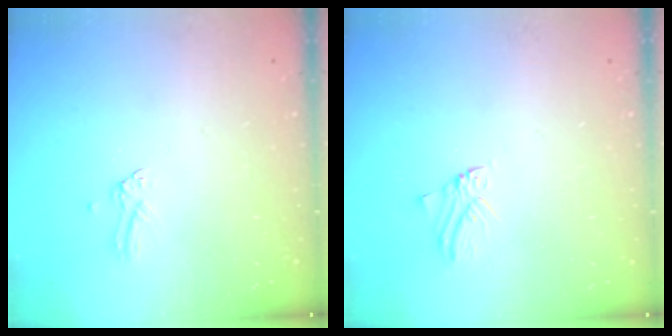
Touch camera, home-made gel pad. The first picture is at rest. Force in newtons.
{"total": 0.9, "press": 0.9, "slide": 0.1}